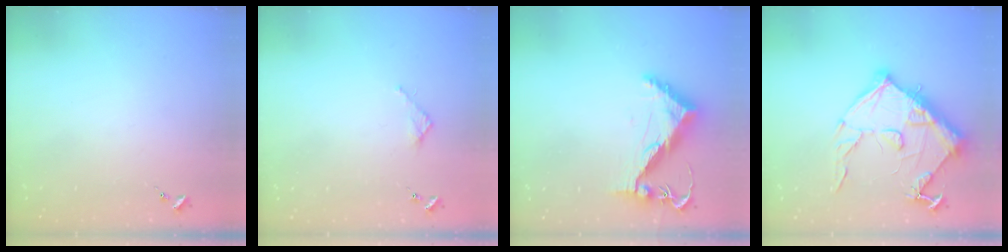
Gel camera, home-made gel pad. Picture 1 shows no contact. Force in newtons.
{"total": 2.7, "press": 2.7, "slide": 0.2}
{"total": 9.7, "press": 9.6, "slide": 1.4}
{"total": 15.4, "press": 15.4, "slide": 1.0}